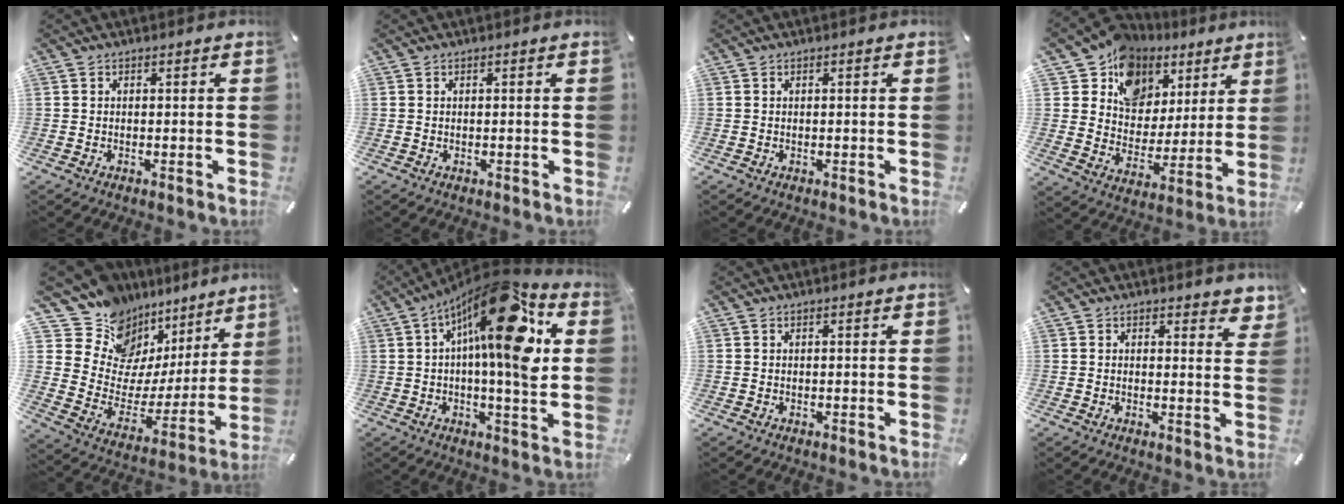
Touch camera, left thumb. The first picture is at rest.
{"total": 0.0}
{"total": 0.0}
{"total": 12.6, "force": [7.0, 10.2, 2.7], "torque": [-0.059, -0.054, 0.133]}
{"total": 13.9, "force": [11.0, 8.2, 2.1], "torque": [-0.046, -0.125, 0.194]}
{"total": 21.5, "force": [6.9, 6.4, 19.4], "torque": [-0.299, -0.037, 0.095]}
{"total": 0.0}
{"total": 2.5, "force": [2.0, 1.2, 1.0], "torque": [0.000, -0.012, 0.032]}